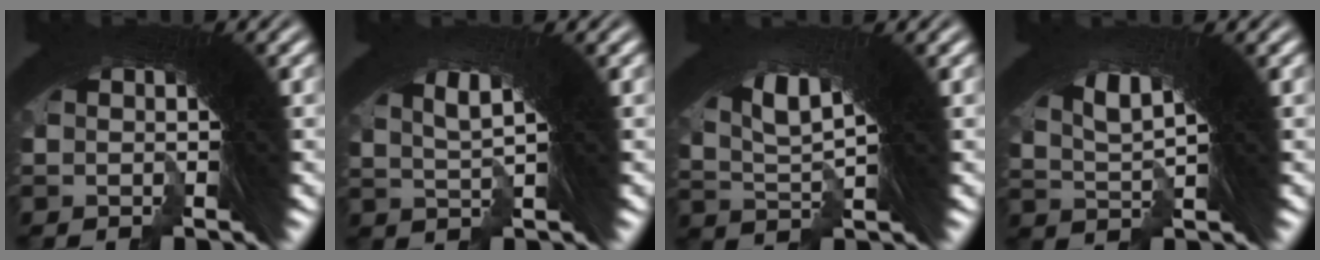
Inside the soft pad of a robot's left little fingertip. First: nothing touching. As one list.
[{"total": 6.6, "force": [1.6, 3.6, 5.3], "torque": [-0.112, 0.005, 0.016]}, {"total": 8.1, "force": [0.8, 4.8, 6.5], "torque": [-0.153, -0.020, 0.015]}, {"total": 7.7, "force": [1.5, 4.5, 6.1], "torque": [-0.135, -0.007, 0.021]}]